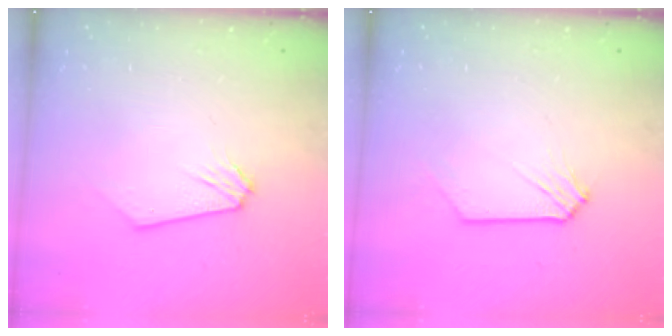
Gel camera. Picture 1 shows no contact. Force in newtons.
{"total": 0.0}